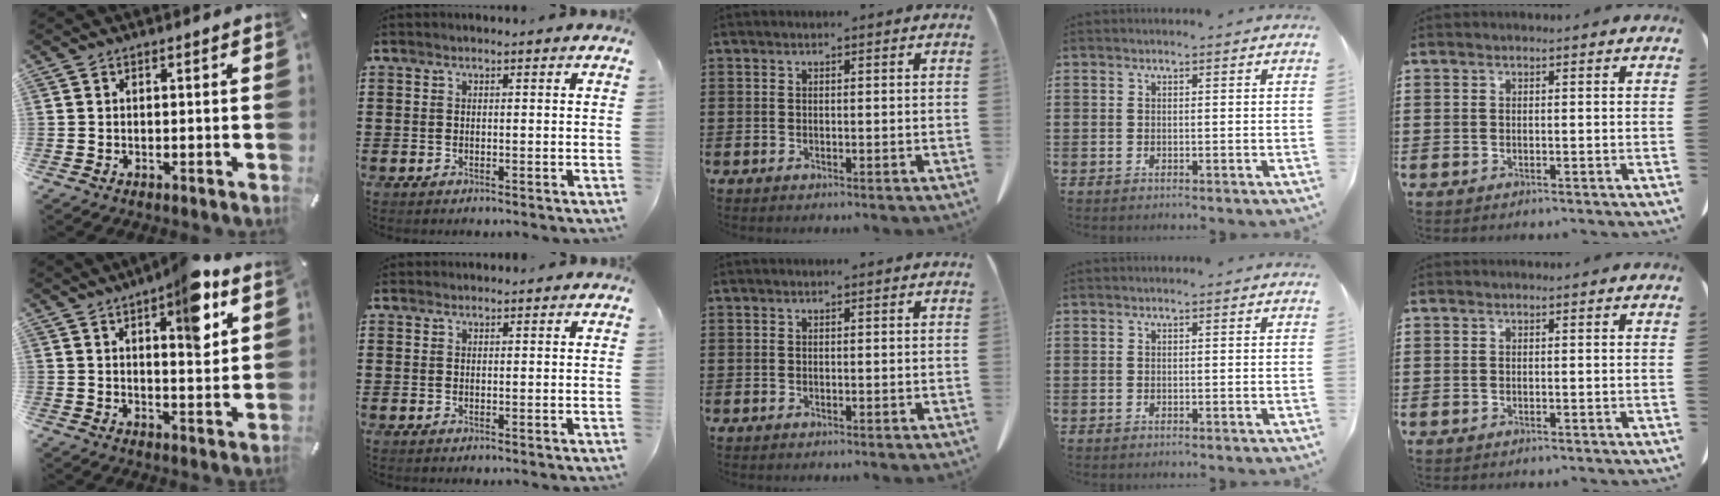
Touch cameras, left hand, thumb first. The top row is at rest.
{"thumb": {"total": 11.3, "force": [6.2, 4.0, 8.6], "torque": [-0.103, -0.032, 0.097]}, "index": {"total": 0.8, "force": [0.7, 0.2, 0.1], "torque": [-0.003, 0.001, 0.015]}}